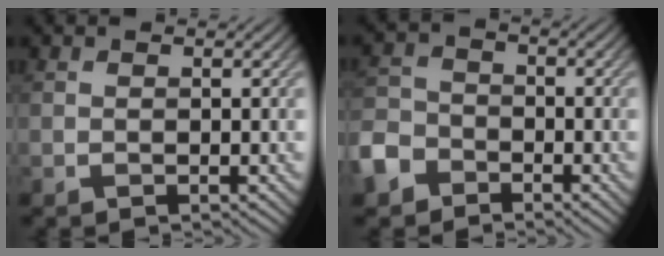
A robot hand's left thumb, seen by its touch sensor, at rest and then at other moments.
{"total": 6.0, "force": [-3.8, 4.1, 2.1], "torque": [-0.059, -0.005, -0.094]}